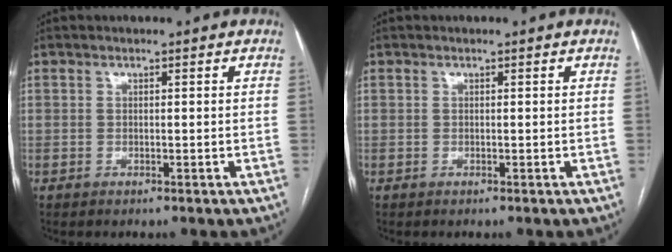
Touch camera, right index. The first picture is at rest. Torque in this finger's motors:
{"motor_torque": [0.00, 0.00, 0.00, 0.00]}